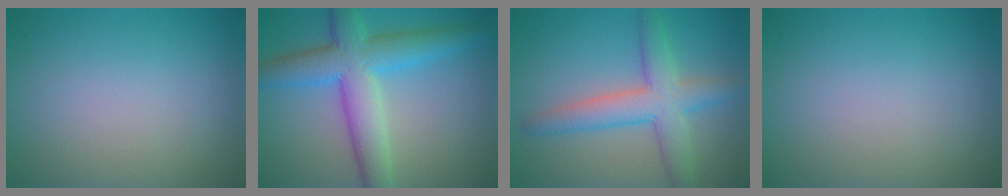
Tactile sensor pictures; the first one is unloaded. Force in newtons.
{"total": 7.4, "press": 7.4, "slide": 0.2}
{"total": 5.4, "press": 5.3, "slide": 0.4}
{"total": 0.0}